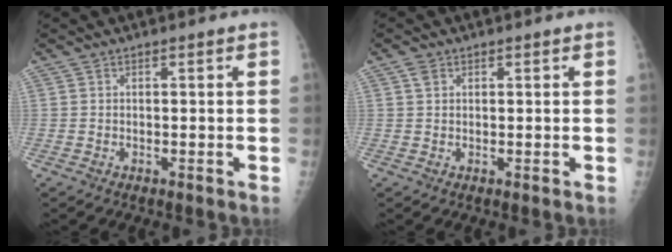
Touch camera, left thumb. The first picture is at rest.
{"total": 1.5, "force": [0.7, 1.1, 0.7], "torque": [-0.007, 0.001, 0.011]}